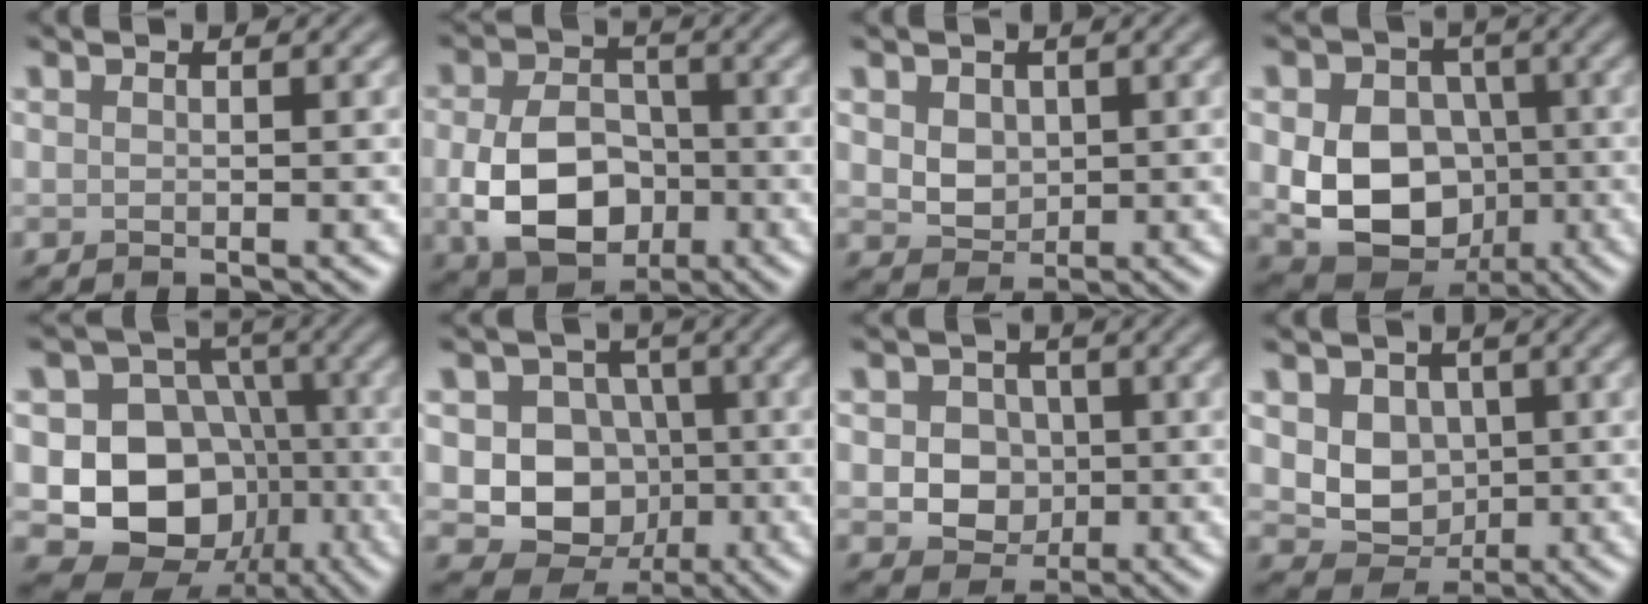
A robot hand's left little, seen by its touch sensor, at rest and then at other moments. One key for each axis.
{"total": 7.9, "fx": -1.7, "fy": 5.7, "fz": 5.2, "tx": -0.107, "ty": -0.011, "tz": -0.032}
{"total": 3.3, "fx": 1.1, "fy": 2.6, "fz": 1.8, "tx": -0.043, "ty": 0.008, "tz": 0.024}
{"total": 9.7, "fx": -1.1, "fy": 7.6, "fz": 5.9, "tx": -0.087, "ty": -0.014, "tz": -0.028}
{"total": 10.3, "fx": -1.9, "fy": 8.9, "fz": 4.8, "tx": -0.069, "ty": -0.010, "tz": -0.054}
{"total": 7.4, "fx": -0.2, "fy": 6.8, "fz": 3.0, "tx": -0.035, "ty": 0.004, "tz": -0.020}
{"total": 3.9, "fx": -0.1, "fy": 3.3, "fz": 2.0, "tx": -0.022, "ty": -0.001, "tz": -0.008}
{"total": 4.7, "fx": 0.9, "fy": 3.9, "fz": 2.4, "tx": -0.046, "ty": -0.006, "tz": 0.017}